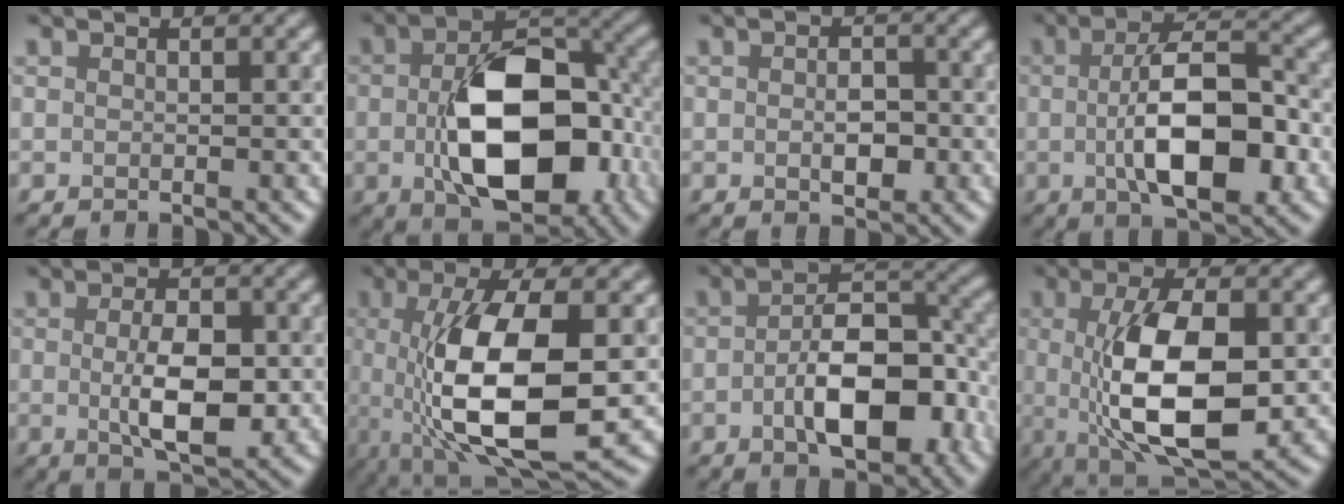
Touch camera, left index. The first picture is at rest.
{"total": 12.8, "force": [-2.0, 7.4, 10.3], "torque": [-0.163, -0.012, -0.025]}
{"total": 2.7, "force": [-0.4, 1.5, 2.1], "torque": [-0.035, -0.003, -0.006]}
{"total": 9.3, "force": [-1.1, 3.9, 8.4], "torque": [-0.140, 0.001, -0.019]}
{"total": 5.6, "force": [-0.3, 2.5, 5.0], "torque": [-0.090, -0.006, -0.003]}
{"total": 11.1, "force": [-0.8, 3.8, 10.4], "torque": [-0.193, -0.012, -0.011]}
{"total": 8.8, "force": [-2.5, 4.3, 7.2], "torque": [-0.107, 0.007, -0.043]}
{"total": 10.3, "force": [-0.3, 4.2, 9.4], "torque": [-0.169, -0.006, -0.001]}